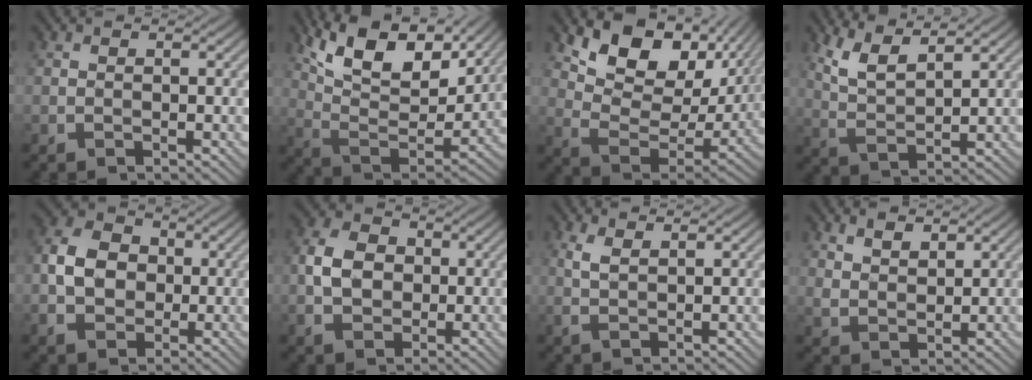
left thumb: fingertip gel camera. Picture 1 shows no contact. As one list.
[{"total": 15.6, "force": [10.5, 5.8, 10.0], "torque": [-0.220, 0.017, 0.169]}, {"total": 14.3, "force": [7.9, 7.8, 9.1], "torque": [-0.163, -0.008, 0.143]}, {"total": 6.6, "force": [4.6, 1.6, 4.4], "torque": [-0.108, 0.002, 0.102]}, {"total": 7.1, "force": [-0.3, 5.5, 4.4], "torque": [-0.102, 0.011, -0.015]}, {"total": 6.1, "force": [0.1, 4.6, 4.1], "torque": [-0.097, 0.009, -0.005]}, {"total": 2.7, "force": [1.7, 0.5, 2.1], "torque": [-0.057, 0.005, 0.038]}, {"total": 3.7, "force": [2.9, 1.6, 1.7], "torque": [-0.043, -0.005, 0.064]}]